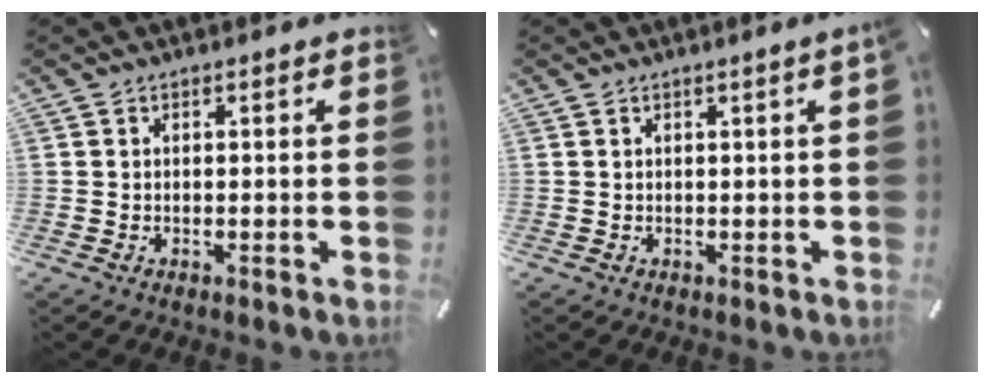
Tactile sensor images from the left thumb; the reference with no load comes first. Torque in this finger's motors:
{"motor_torque": [0.34, 0.43, 0.28, 0.26, 0.00]}